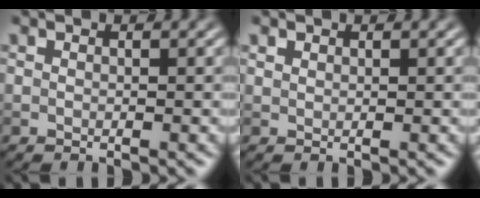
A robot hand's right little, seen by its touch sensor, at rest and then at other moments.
{"total": 0.7, "force": [0.5, 0.4, 0.1], "torque": [-0.003, 0.000, 0.012]}